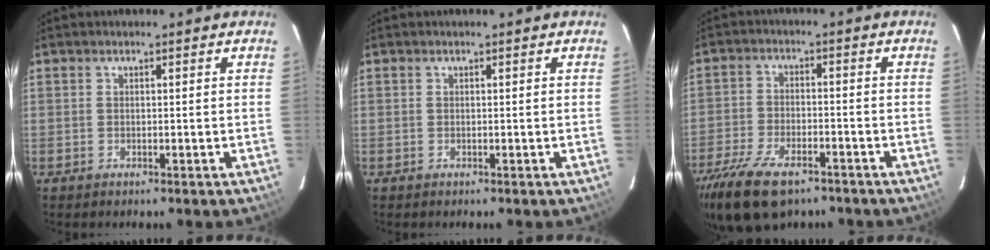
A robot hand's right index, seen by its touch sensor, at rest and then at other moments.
{"total": 0.0}
{"total": 15.1, "force": [-10.3, 6.7, 8.6], "torque": [-0.201, -0.027, -0.182]}